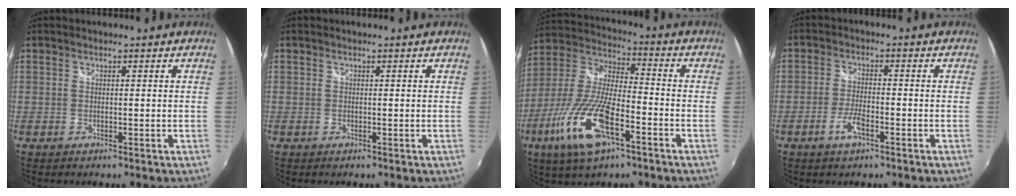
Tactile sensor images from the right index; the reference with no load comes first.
{"total": 0.0}
{"total": 17.9, "force": [-8.4, 5.9, 14.7], "torque": [-0.315, -0.029, -0.164]}
{"total": 4.5, "force": [-2.5, 1.2, 3.5], "torque": [-0.081, -0.003, -0.049]}